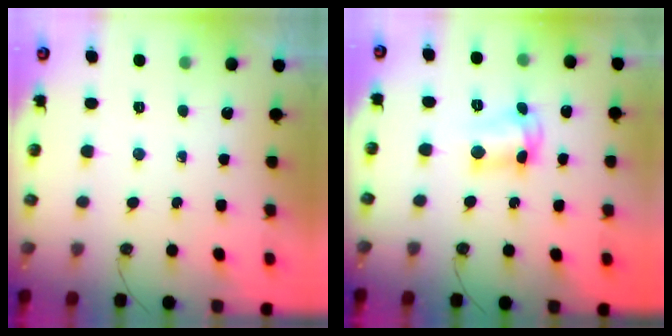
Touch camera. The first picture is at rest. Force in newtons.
{"total": 6.4, "press": 6.4, "slide": 0.3}